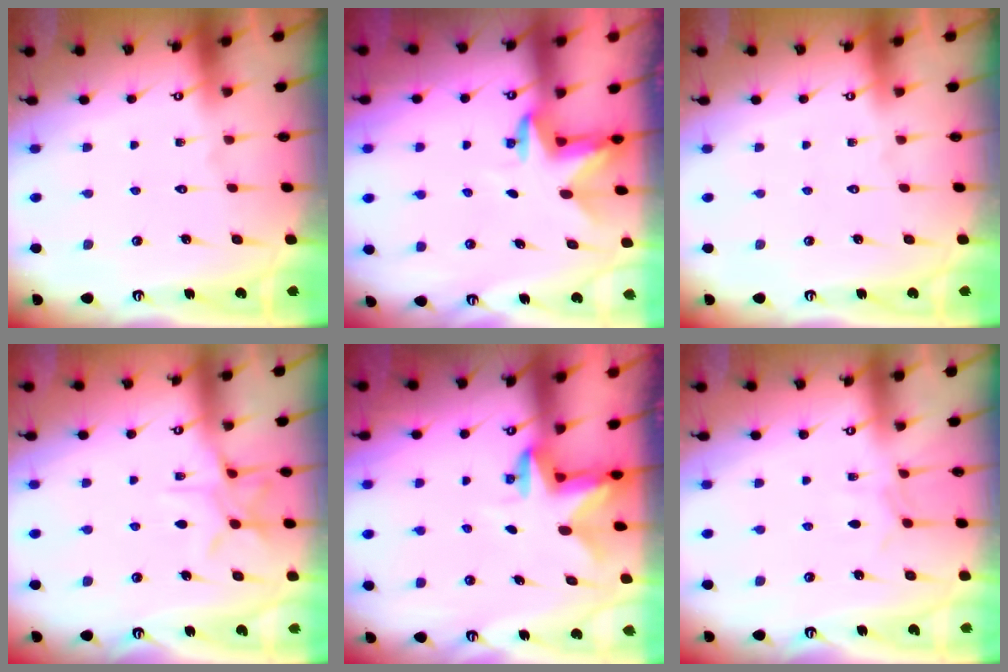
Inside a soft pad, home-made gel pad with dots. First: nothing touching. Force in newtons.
{"total": 2.9, "press": 2.8, "slide": 0.7}
{"total": 0.0}
{"total": 9.0, "press": 8.9, "slide": 0.7}
{"total": 2.6, "press": 2.5, "slide": 0.5}
{"total": 3.7, "press": 3.7, "slide": 0.1}